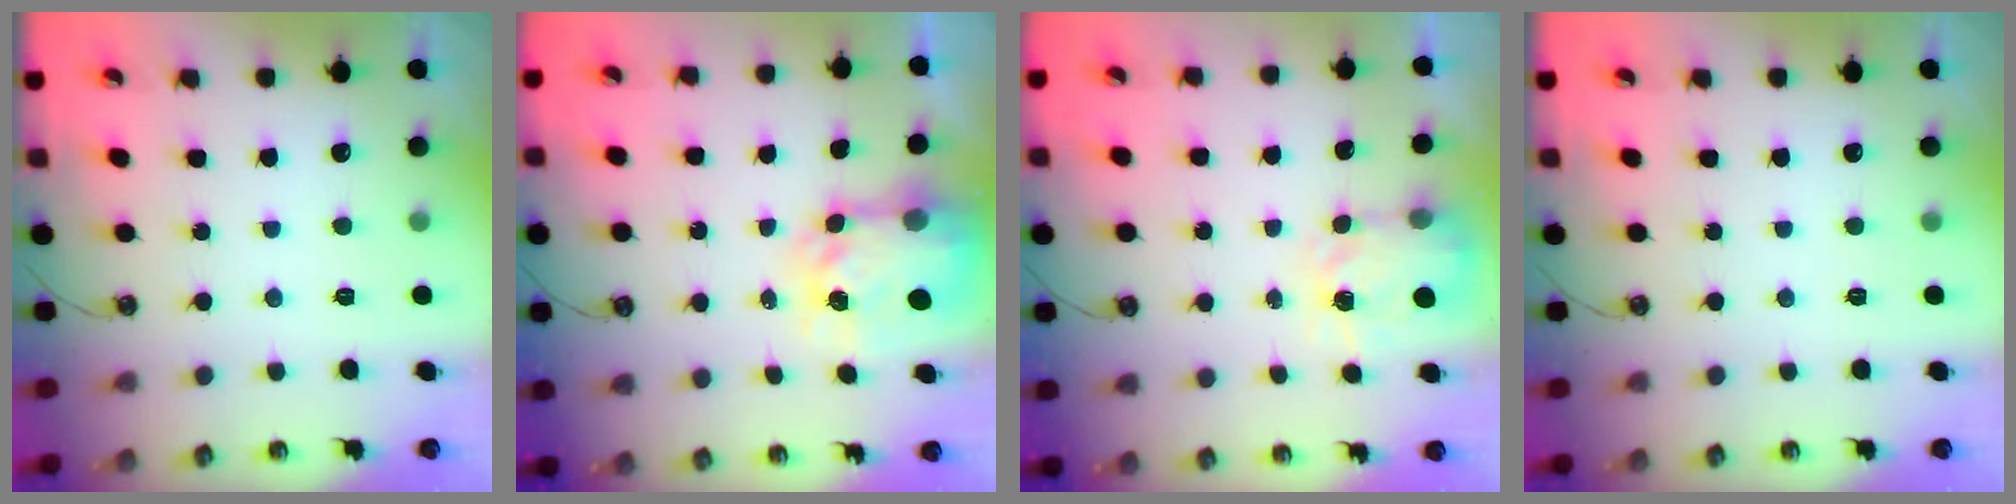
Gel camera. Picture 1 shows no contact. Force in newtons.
{"total": 6.0, "press": 6.0, "slide": 0.6}
{"total": 3.9, "press": 3.9, "slide": 0.6}
{"total": 0.0}